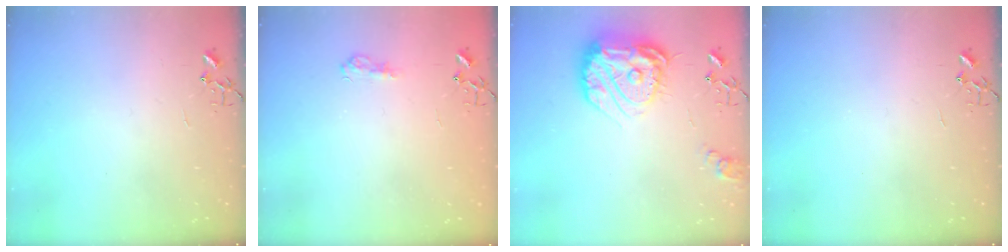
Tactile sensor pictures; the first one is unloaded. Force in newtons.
{"total": 7.9, "press": 7.8, "slide": 0.8}
{"total": 19.8, "press": 19.7, "slide": 2.0}
{"total": 0.0}